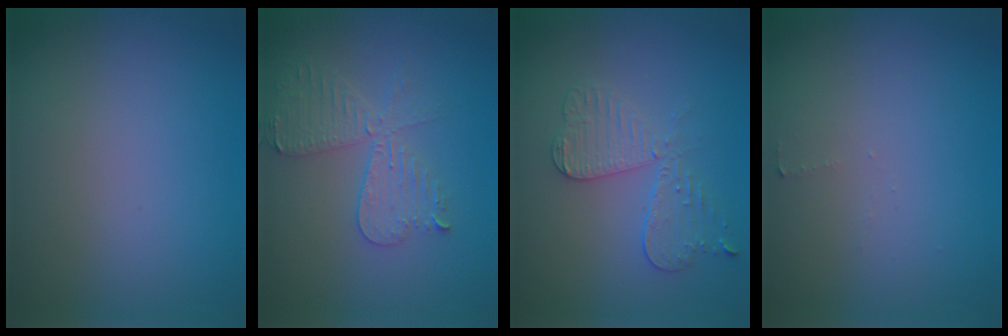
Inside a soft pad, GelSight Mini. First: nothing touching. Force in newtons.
{"total": 4.4, "press": 3.8, "slide": 2.2}
{"total": 3.7, "press": 3.3, "slide": 1.8}
{"total": 0.5, "press": 0.5, "slide": 0.1}